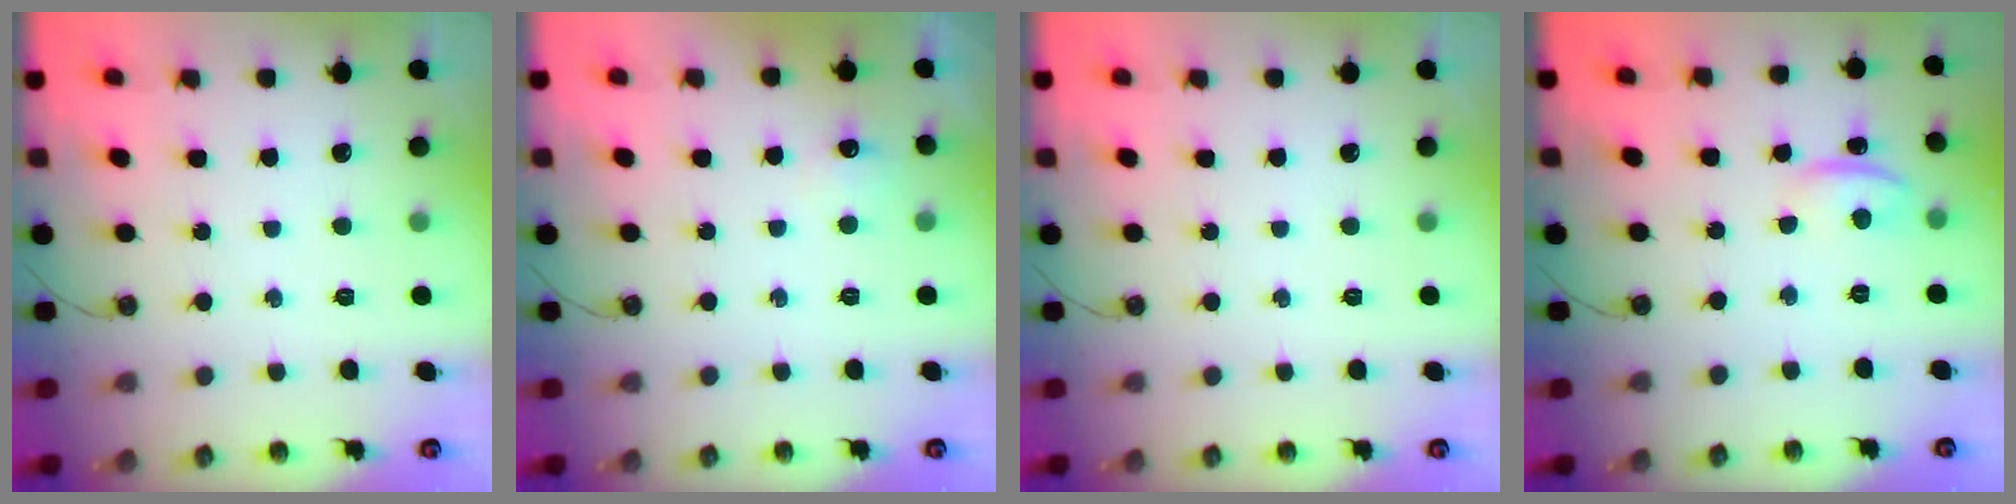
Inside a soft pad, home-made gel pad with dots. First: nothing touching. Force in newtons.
{"total": 5.7, "press": 5.6, "slide": 0.8}
{"total": 0.0}
{"total": 11.6, "press": 2.8, "slide": 11.2}